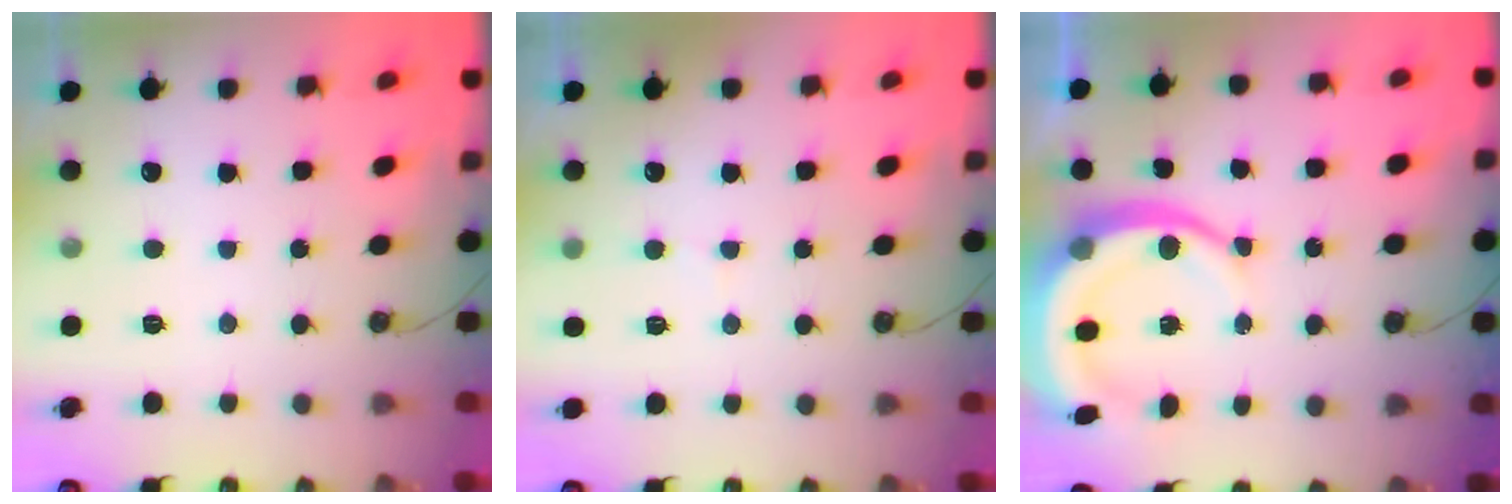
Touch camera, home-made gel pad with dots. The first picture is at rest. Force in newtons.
{"total": 4.6, "press": 4.5, "slide": 1.2}
{"total": 11.3, "press": 11.2, "slide": 1.3}